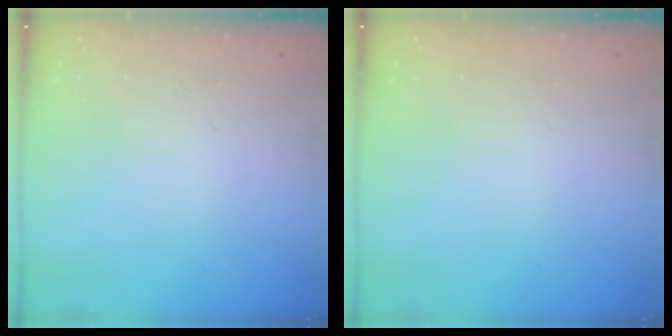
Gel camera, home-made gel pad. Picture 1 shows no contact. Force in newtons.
{"total": 0.0}